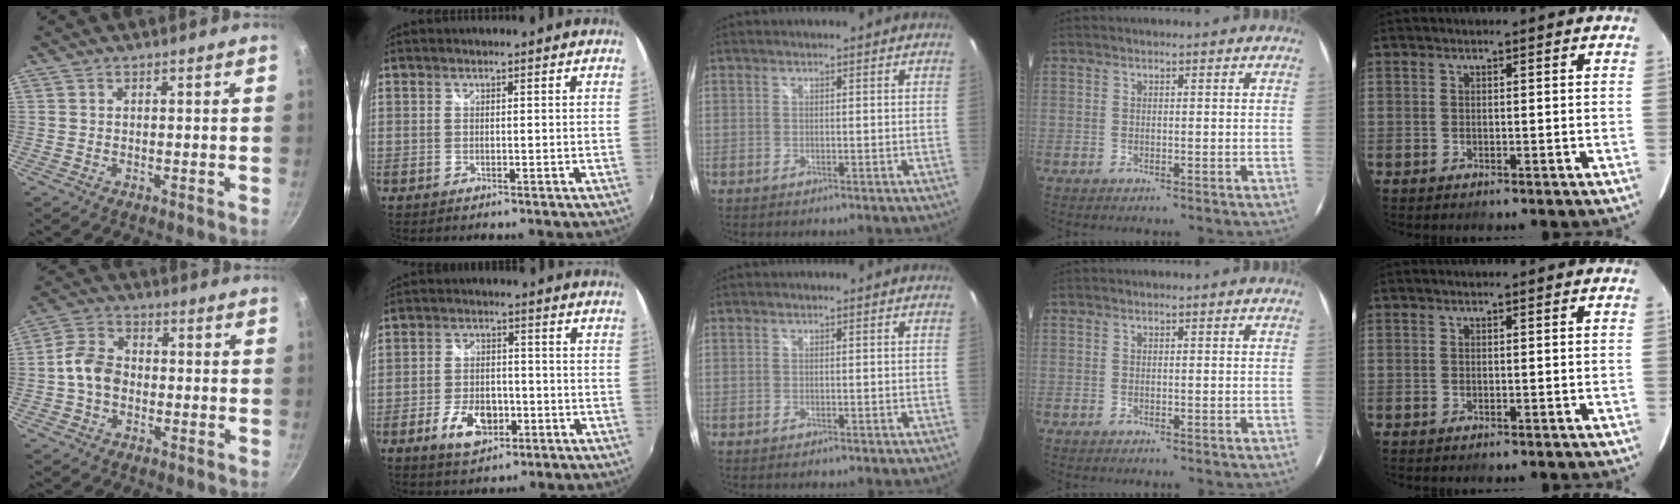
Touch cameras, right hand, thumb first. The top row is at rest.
{"thumb": {"total": 7.2, "force": [-1.1, 5.4, 4.6], "torque": [-0.069, 0.026, -0.032]}, "index": {"total": 8.3, "force": [-3.6, 5.0, 5.6], "torque": [-0.115, 0.004, -0.055]}}